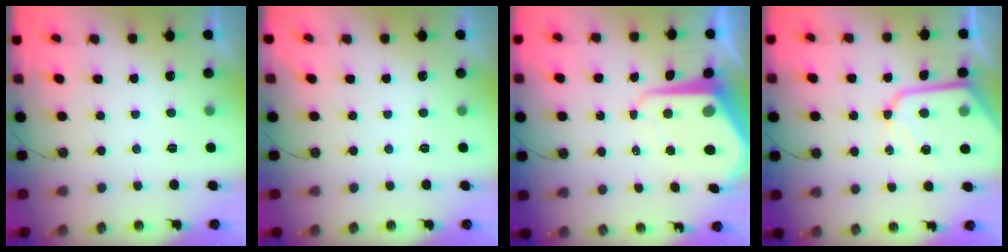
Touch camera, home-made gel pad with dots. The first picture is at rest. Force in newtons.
{"total": 0.0}
{"total": 10.6, "press": 10.6, "slide": 1.1}
{"total": 13.6, "press": 13.6, "slide": 1.2}